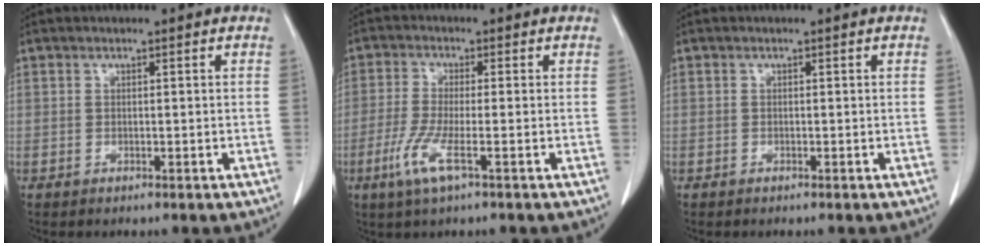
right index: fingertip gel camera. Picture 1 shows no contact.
{"total": 5.6, "force": [-2.5, 0.4, 5.0], "torque": [-0.110, -0.015, -0.052]}
{"total": 0.0}